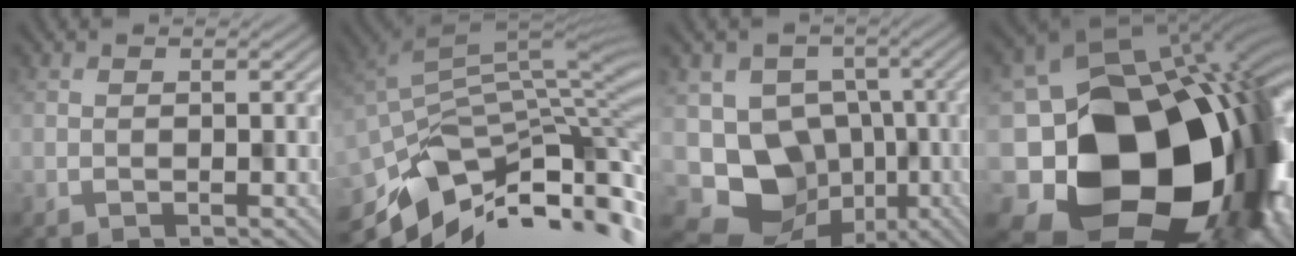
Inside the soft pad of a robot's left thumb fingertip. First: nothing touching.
{"total": 11.3, "force": [-5.1, 5.1, 8.7], "torque": [-0.164, -0.020, -0.084]}
{"total": 9.1, "force": [-2.8, 8.1, 3.0], "torque": [-0.058, -0.025, -0.050]}
{"total": 18.8, "force": [-4.0, 15.0, 10.5], "torque": [-0.220, -0.063, -0.051]}